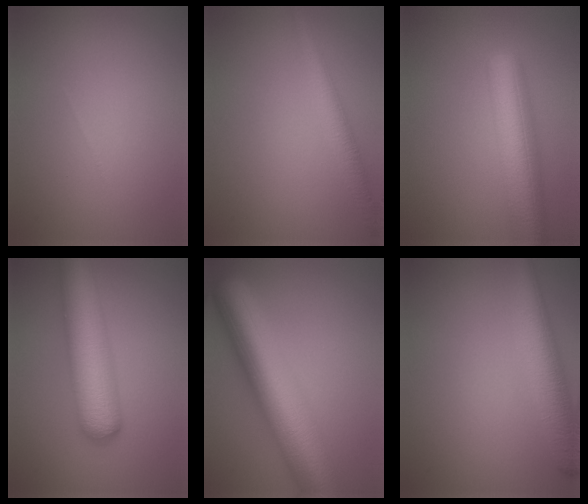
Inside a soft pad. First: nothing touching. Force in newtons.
{"total": 2.9, "press": 2.9, "slide": 0.1}
{"total": 7.9, "press": 7.9, "slide": 0.4}
{"total": 8.7, "press": 8.7, "slide": 0.3}
{"total": 11.6, "press": 11.6, "slide": 0.4}
{"total": 5.7, "press": 5.7, "slide": 0.4}